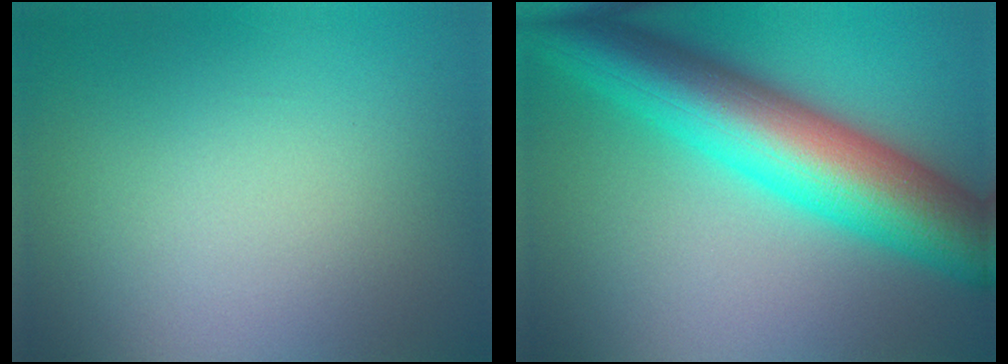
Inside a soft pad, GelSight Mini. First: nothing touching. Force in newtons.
{"total": 12.1, "press": 12.1, "slide": 0.2}